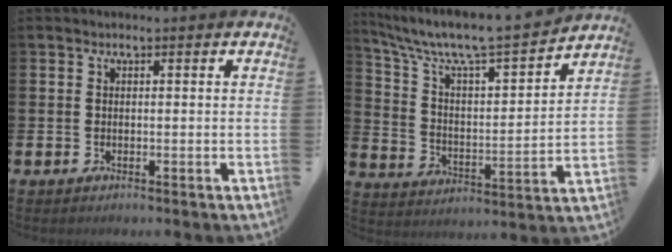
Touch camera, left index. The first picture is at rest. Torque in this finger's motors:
{"motor_torque": [0.90, -1.24, 0.32, 0.19]}